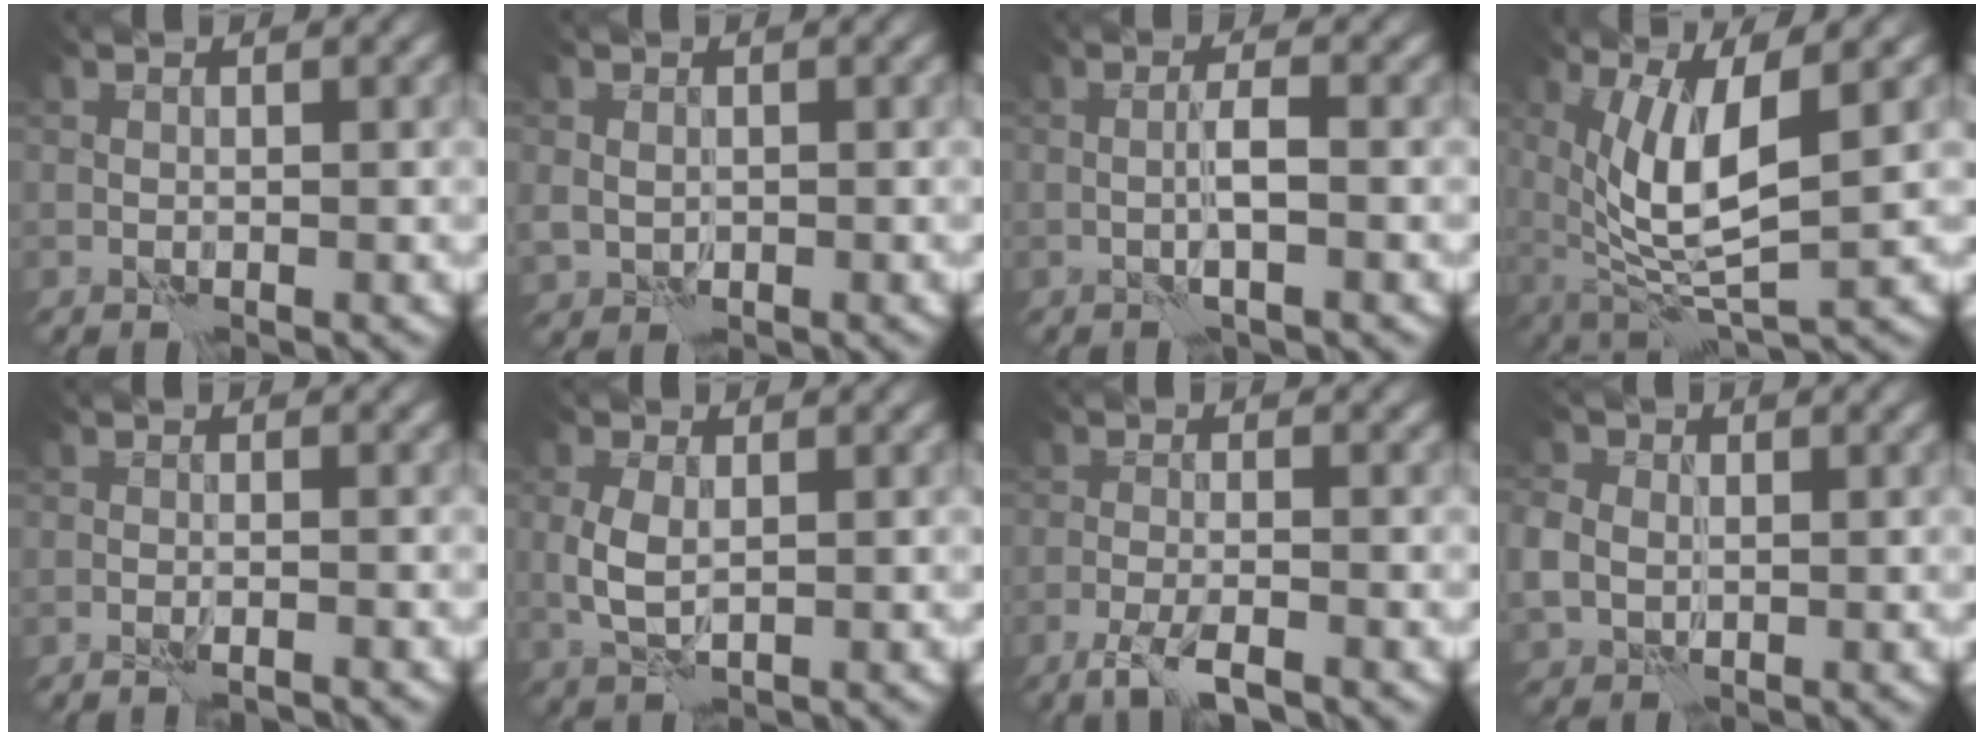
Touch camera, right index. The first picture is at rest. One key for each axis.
{"total": 1.8, "fx": 0.0, "fy": 1.6, "fz": 0.8, "tx": -0.015, "ty": -0.004, "tz": 0.004}
{"total": 1.6, "fx": -0.1, "fy": -0.2, "fz": 1.5, "tx": -0.031, "ty": 0.005, "tz": -0.004}
{"total": 7.0, "fx": 1.7, "fy": 2.0, "fz": 6.5, "tx": -0.135, "ty": -0.013, "tz": 0.040}
{"total": 2.0, "fx": -1.8, "fy": 0.0, "fz": 0.7, "tx": -0.010, "ty": 0.009, "tz": -0.027}
{"total": 2.7, "fx": 0.3, "fy": 1.5, "fz": 2.2, "tx": -0.056, "ty": -0.002, "tz": 0.009}
{"total": 2.9, "fx": -2.1, "fy": 0.3, "fz": 1.9, "tx": -0.041, "ty": 0.000, "tz": -0.045}
{"total": 3.5, "fx": 0.2, "fy": 2.9, "fz": 1.9, "tx": -0.053, "ty": 0.000, "tz": 0.003}